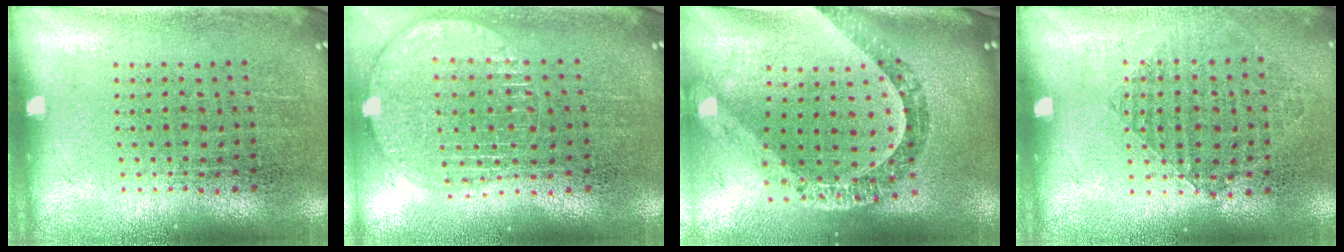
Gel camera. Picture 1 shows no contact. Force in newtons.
{"total": 1.6, "press": 1.4, "slide": 0.8}
{"total": 2.4, "press": 1.9, "slide": 1.5}
{"total": 0.9, "press": 0.8, "slide": 0.3}